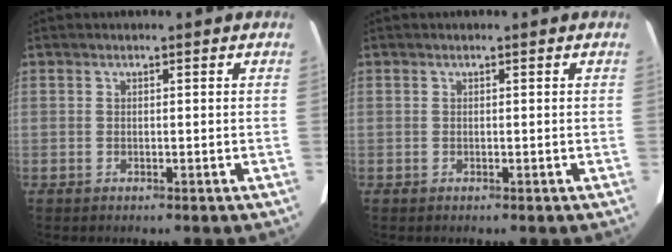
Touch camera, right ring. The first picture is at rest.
{"total": 0.0}